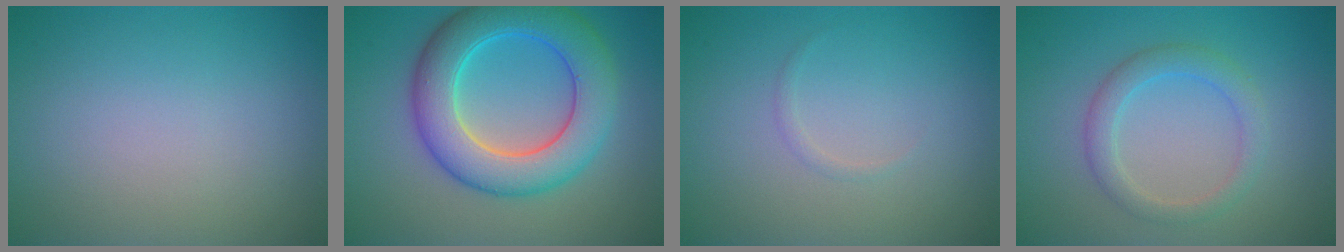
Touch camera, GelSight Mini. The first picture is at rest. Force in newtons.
{"total": 8.3, "press": 8.3, "slide": 0.3}
{"total": 0.6, "press": 0.6, "slide": 0.1}
{"total": 2.7, "press": 2.6, "slide": 0.3}